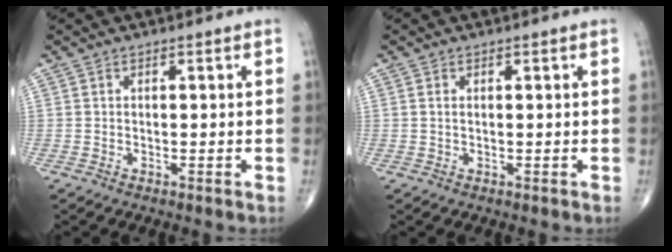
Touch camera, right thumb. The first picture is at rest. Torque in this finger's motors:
{"motor_torque": [-0.09, 0.12, 0.01, 0.13, -0.05]}